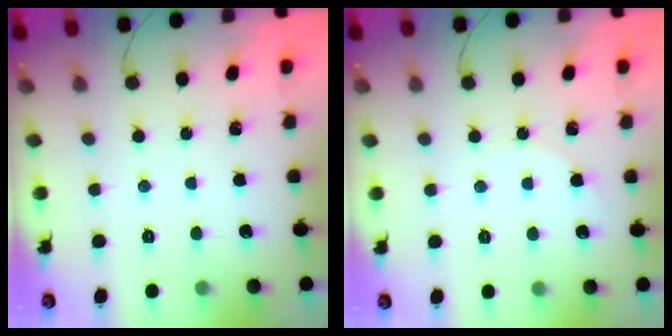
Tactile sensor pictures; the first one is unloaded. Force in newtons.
{"total": 3.8, "press": 3.5, "slide": 1.4}